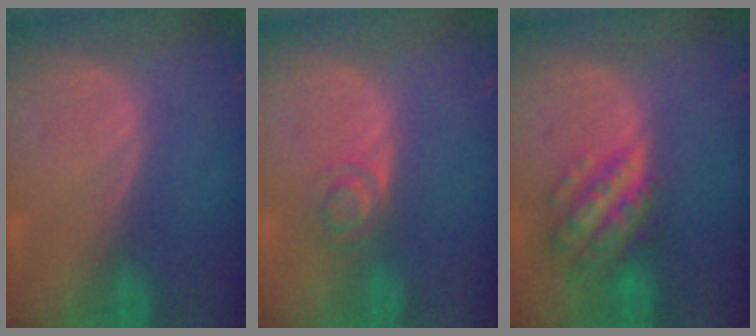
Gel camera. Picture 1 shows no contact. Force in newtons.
{"total": 3.3, "press": 3.3, "slide": 0.4}
{"total": 7.5, "press": 7.5, "slide": 0.4}